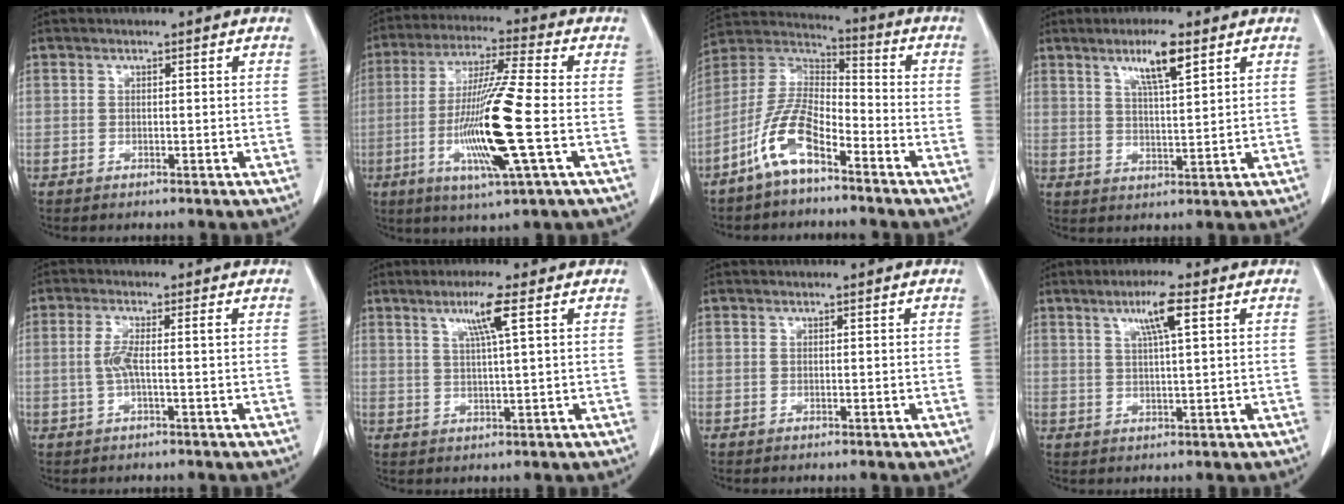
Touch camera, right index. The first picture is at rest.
{"total": 15.4, "force": [-3.4, -0.2, 15.0], "torque": [-0.297, -0.017, -0.068]}
{"total": 10.4, "force": [-6.2, 3.5, 7.5], "torque": [-0.167, 0.011, -0.122]}
{"total": 6.4, "force": [3.7, 0.5, 5.1], "torque": [-0.093, -0.001, 0.066]}
{"total": 3.5, "force": [-0.2, 0.1, 3.4], "torque": [-0.079, 0.008, -0.005]}
{"total": 5.0, "force": [2.3, -0.8, 4.4], "torque": [-0.084, 0.000, 0.043]}
{"total": 0.0}
{"total": 5.2, "force": [2.3, -0.2, 4.6], "torque": [-0.082, 0.004, 0.040]}